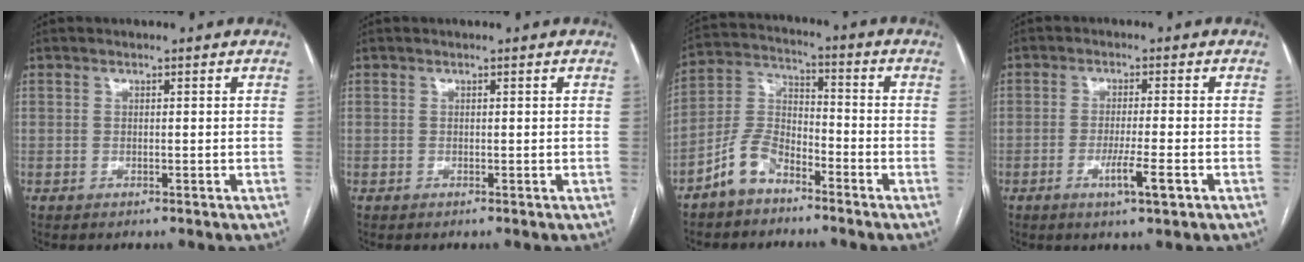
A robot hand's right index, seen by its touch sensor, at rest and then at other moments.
{"total": 0.0}
{"total": 7.6, "force": [-5.4, 3.8, 3.8], "torque": [-0.088, 0.014, -0.110]}
{"total": 4.7, "force": [-1.7, 1.1, 4.2], "torque": [-0.071, -0.004, -0.020]}